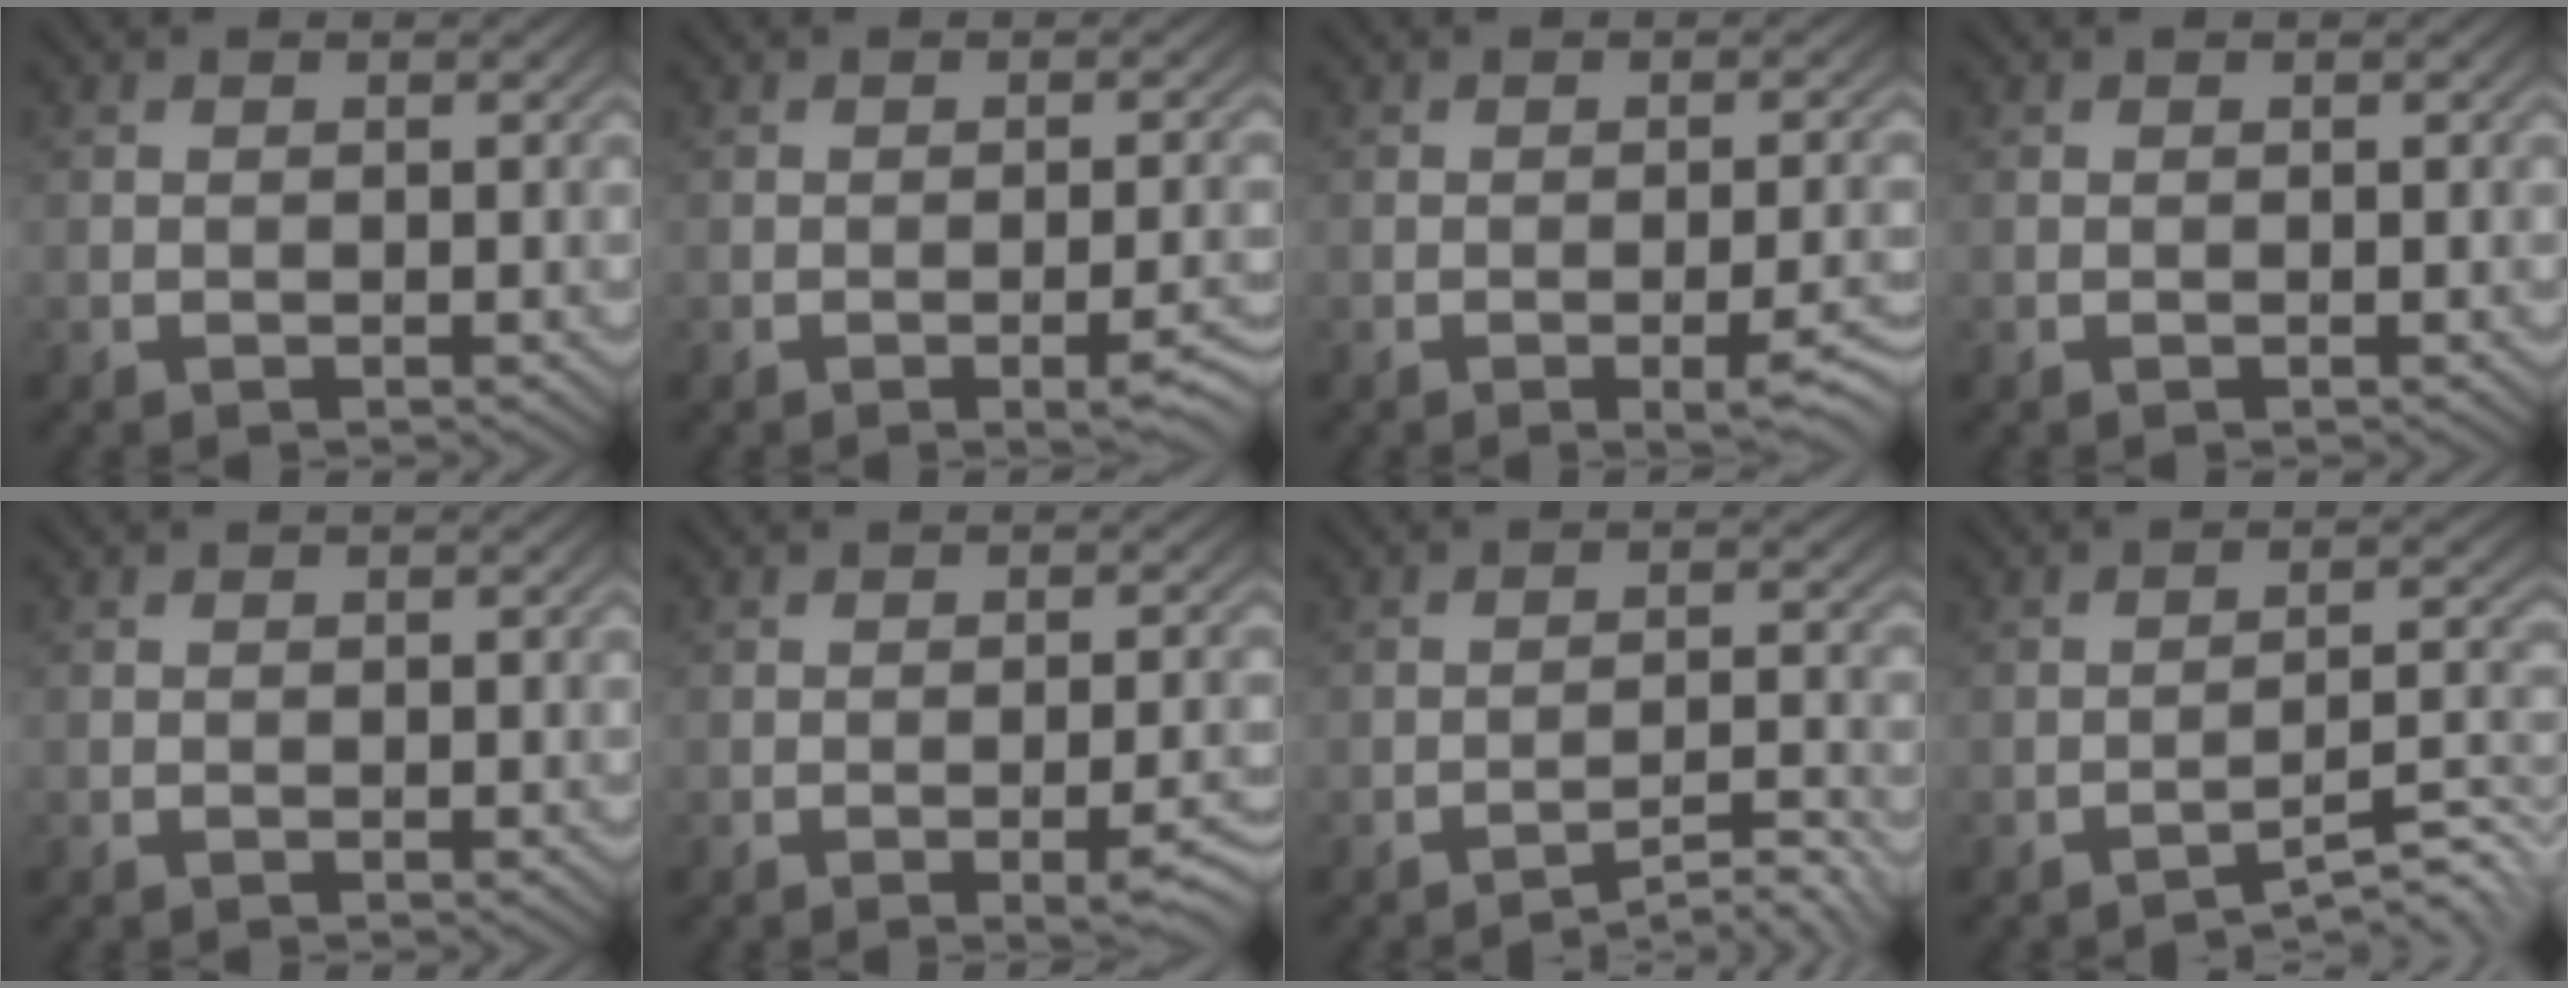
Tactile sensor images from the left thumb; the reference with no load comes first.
{"total": 3.2, "force": [-1.6, 0.7, 2.7], "torque": [-0.035, 0.002, -0.021]}
{"total": 4.0, "force": [-1.8, 0.9, 3.4], "torque": [-0.046, 0.001, -0.021]}
{"total": 0.0}
{"total": 0.0}
{"total": 3.5, "force": [-1.6, 1.0, 3.0], "torque": [-0.038, 0.001, -0.020]}
{"total": 3.5, "force": [-3.3, -0.6, 1.0], "torque": [-0.011, 0.015, -0.048]}
{"total": 3.5, "force": [-3.1, -0.4, 1.5], "torque": [-0.015, 0.015, -0.046]}